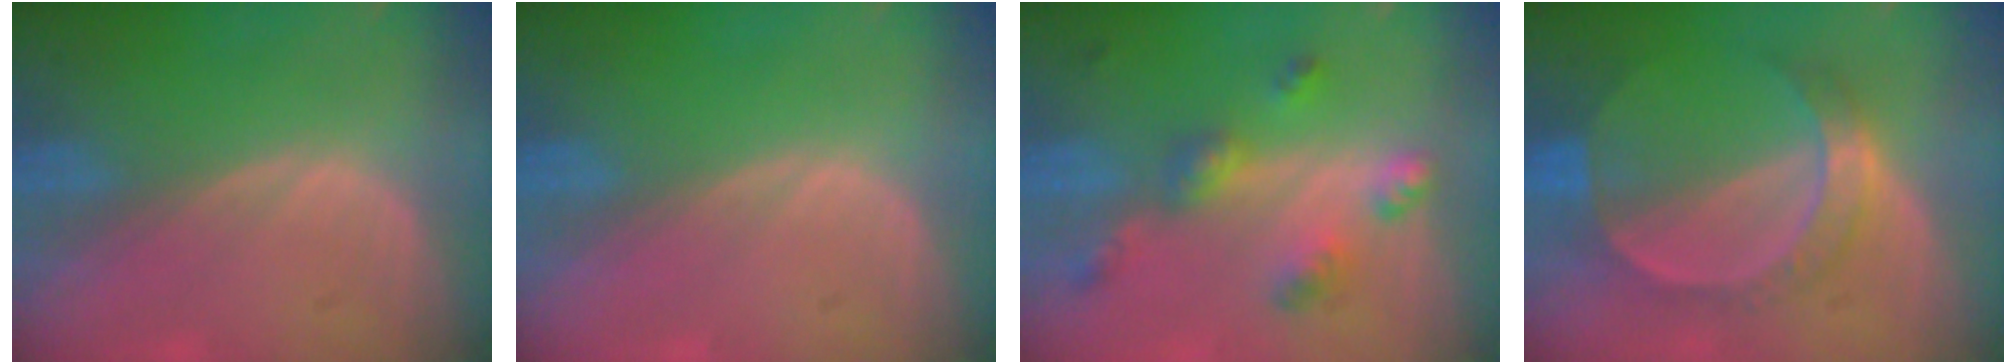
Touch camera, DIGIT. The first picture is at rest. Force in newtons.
{"total": 0.0}
{"total": 6.8, "press": 6.0, "slide": 3.2}
{"total": 7.2, "press": 6.4, "slide": 3.3}